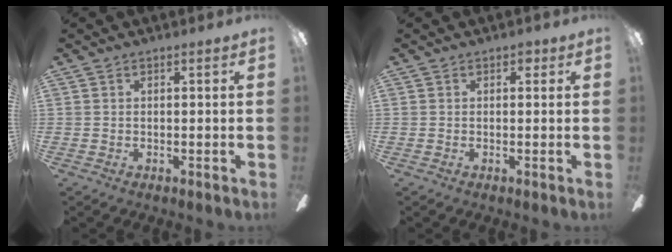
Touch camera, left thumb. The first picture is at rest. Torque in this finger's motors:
{"motor_torque": [0.03, 0.04, -0.01, 0.01, 0.00]}